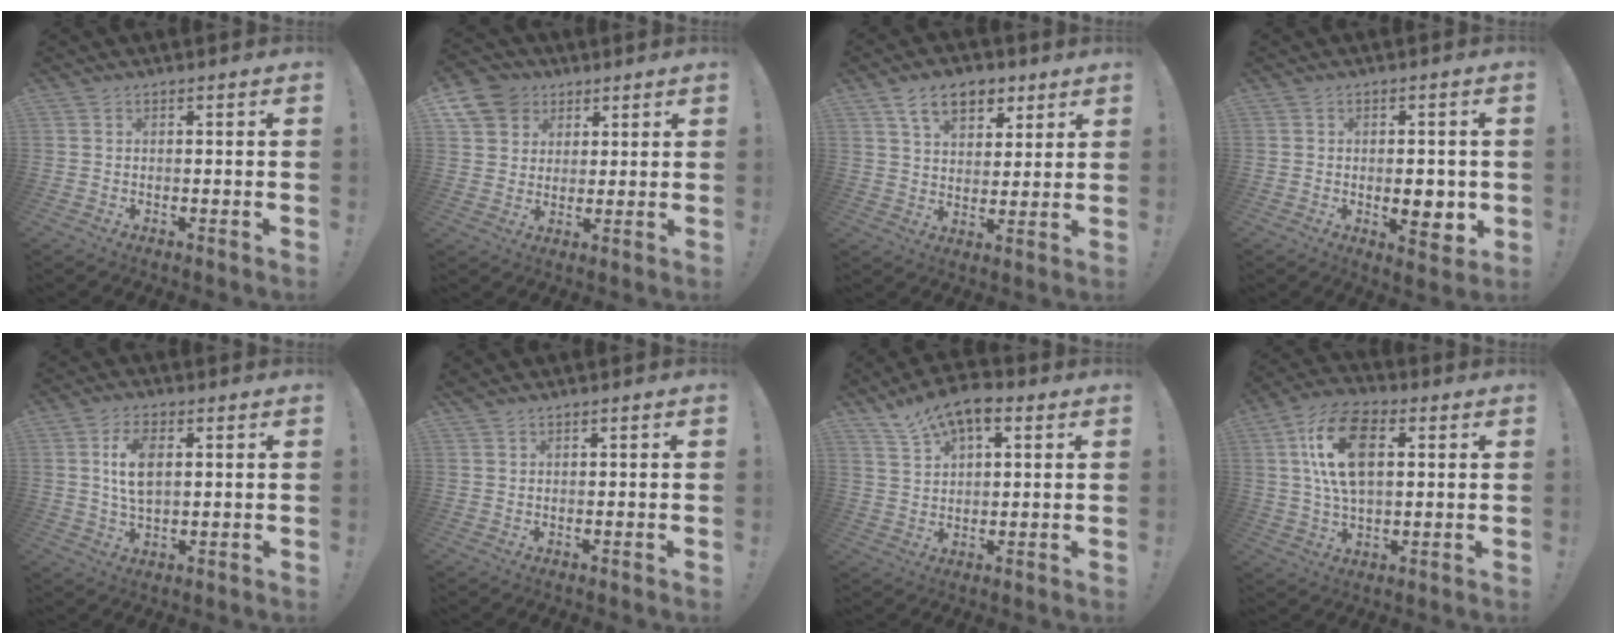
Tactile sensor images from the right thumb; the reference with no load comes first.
{"total": 9.9, "force": [4.7, 8.2, 3.0], "torque": [-0.045, -0.025, 0.095]}
{"total": 11.8, "force": [6.5, 7.4, 6.5], "torque": [-0.093, -0.021, 0.121]}
{"total": 6.1, "force": [-0.4, 3.4, 5.1], "torque": [-0.053, 0.000, -0.007]}
{"total": 8.1, "force": [2.0, 4.4, 6.5], "torque": [-0.112, -0.007, 0.028]}
{"total": 0.9, "force": [0.8, 0.1, 0.1], "torque": [0.004, -0.005, 0.015]}
{"total": 9.8, "force": [6.3, 4.8, 5.8], "torque": [-0.094, -0.026, 0.118]}
{"total": 16.5, "force": [4.1, 9.5, 12.8], "torque": [-0.239, -0.001, 0.071]}